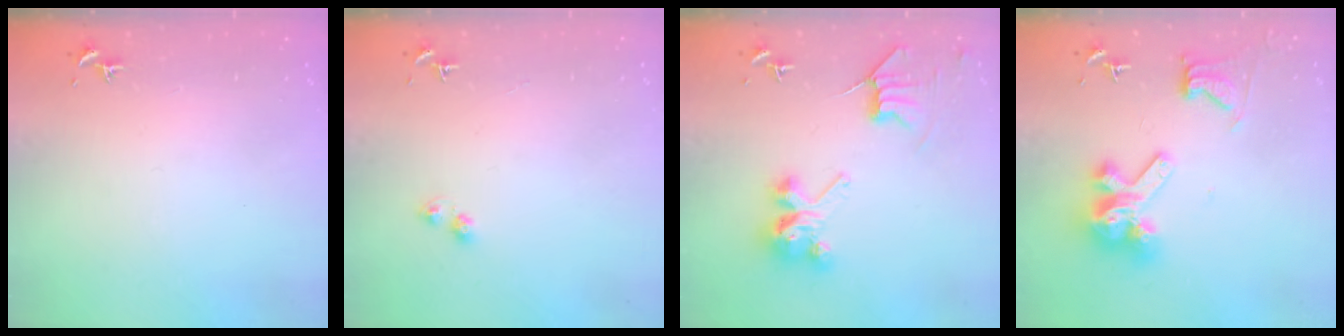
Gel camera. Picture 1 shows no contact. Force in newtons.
{"total": 2.9, "press": 2.9, "slide": 0.5}
{"total": 8.9, "press": 8.9, "slide": 0.6}
{"total": 14.1, "press": 14.0, "slide": 1.7}